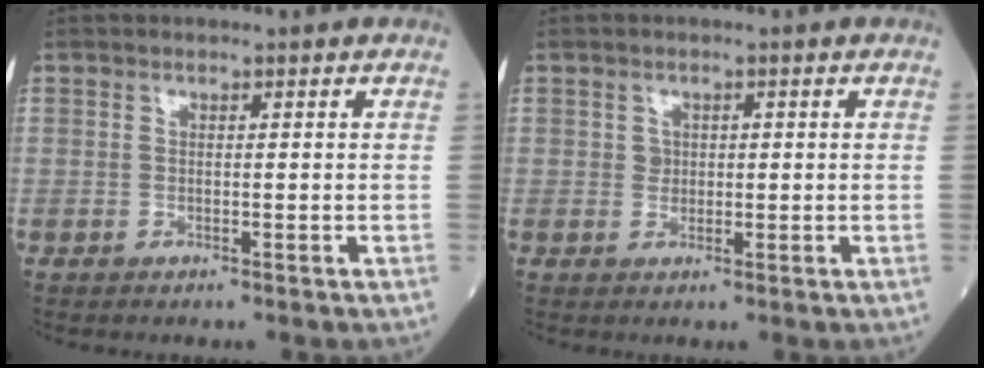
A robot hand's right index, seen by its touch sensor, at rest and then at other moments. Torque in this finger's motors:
{"motor_torque": [-0.11, 0.06, -0.02, 0.01]}